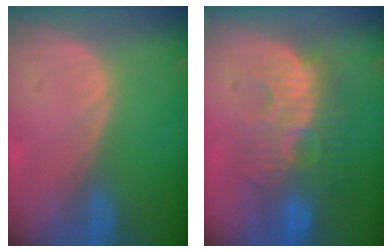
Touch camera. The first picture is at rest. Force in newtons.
{"total": 10.0, "press": 9.6, "slide": 2.7}